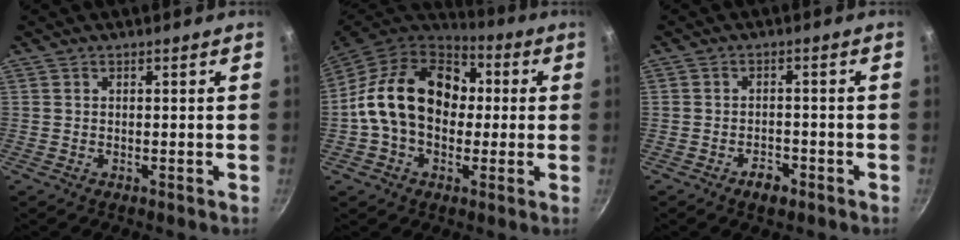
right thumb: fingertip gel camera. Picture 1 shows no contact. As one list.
[{"total": 19.6, "force": [1.3, 14.4, 13.3], "torque": [-0.195, 0.035, 0.007]}, {"total": 3.4, "force": [-2.2, 1.8, 1.9], "torque": [-0.021, 0.018, -0.034]}]